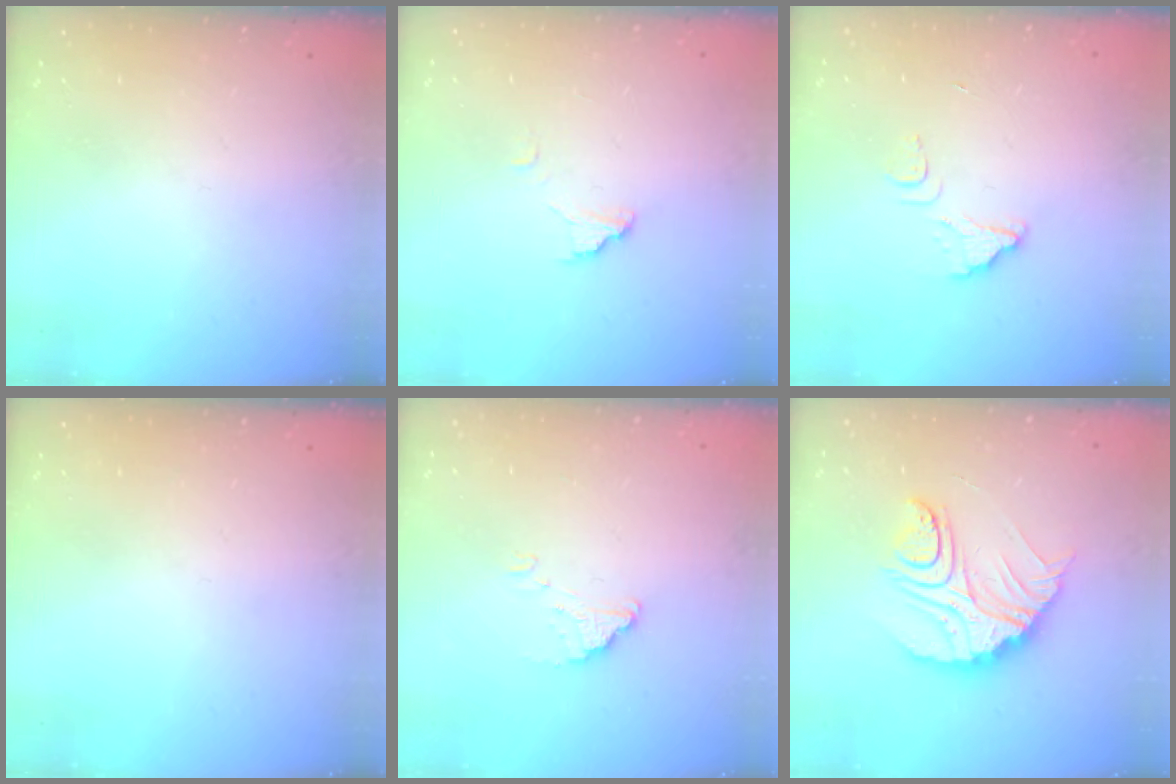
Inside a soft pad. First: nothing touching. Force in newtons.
{"total": 6.9, "press": 6.9, "slide": 0.6}
{"total": 5.5, "press": 5.5, "slide": 0.5}
{"total": 0.0}
{"total": 1.6, "press": 1.6, "slide": 0.1}
{"total": 13.2, "press": 13.2, "slide": 1.0}